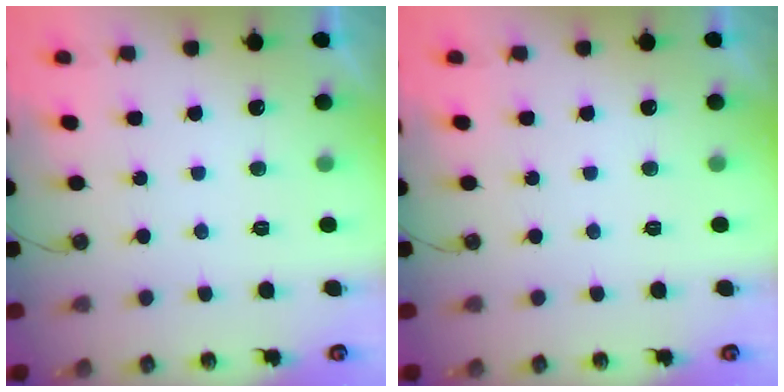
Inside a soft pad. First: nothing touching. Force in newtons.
{"total": 0.0}